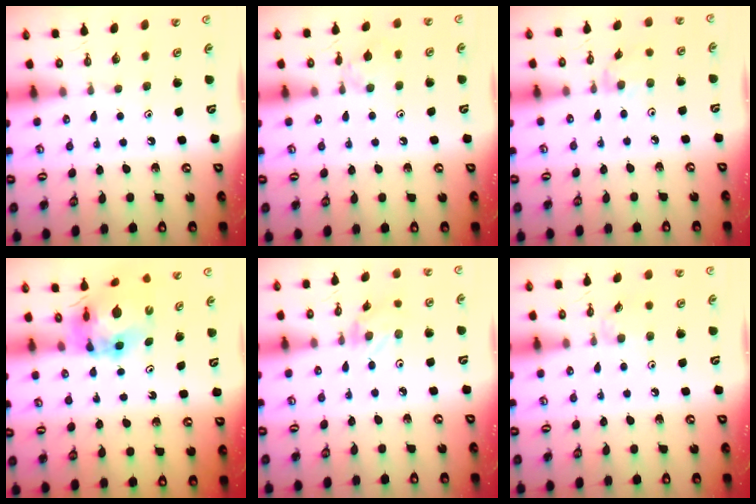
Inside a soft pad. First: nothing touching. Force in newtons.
{"total": 6.2, "press": 6.1, "slide": 0.9}
{"total": 2.1, "press": 2.1, "slide": 0.4}
{"total": 8.7, "press": 8.7, "slide": 0.9}
{"total": 1.5, "press": 1.4, "slide": 0.3}
{"total": 2.9, "press": 2.8, "slide": 0.5}